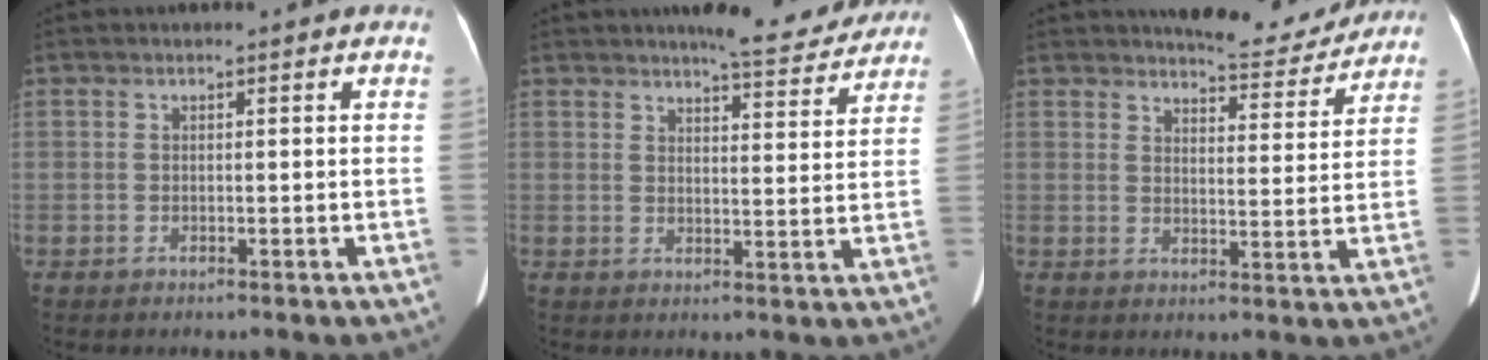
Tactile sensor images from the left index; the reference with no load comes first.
{"total": 8.9, "force": [8.2, 1.5, 3.1], "torque": [-0.036, -0.007, 0.096]}
{"total": 8.8, "force": [8.5, 1.7, 1.6], "torque": [-0.018, -0.013, 0.108]}